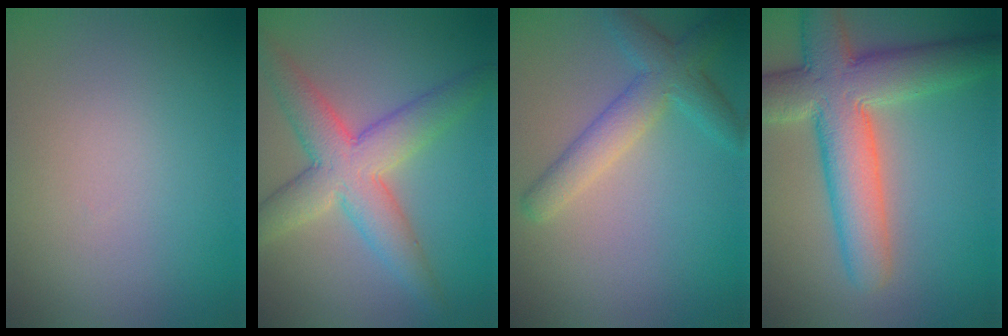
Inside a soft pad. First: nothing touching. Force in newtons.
{"total": 6.6, "press": 6.6, "slide": 0.1}
{"total": 4.0, "press": 4.0, "slide": 0.2}
{"total": 9.3, "press": 9.2, "slide": 0.5}